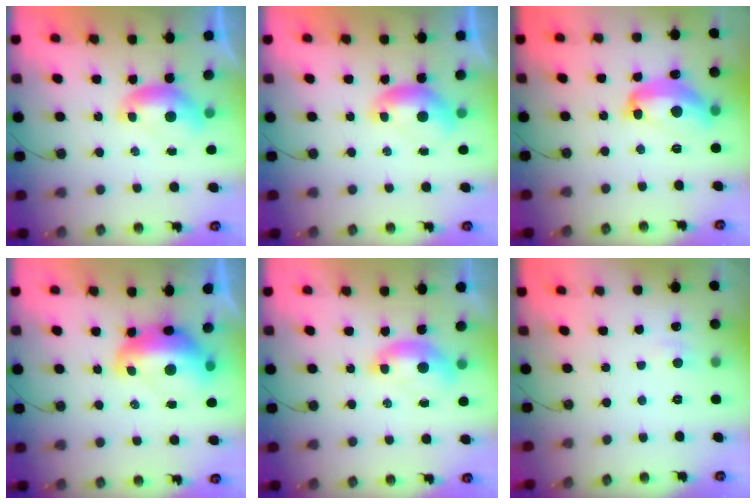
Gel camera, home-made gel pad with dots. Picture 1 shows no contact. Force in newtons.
{"total": 0.0}
{"total": 9.1, "press": 9.1, "slide": 1.0}
{"total": 5.3, "press": 5.1, "slide": 1.4}
{"total": 1.5, "press": 1.4, "slide": 0.6}
{"total": 1.0, "press": 0.8, "slide": 0.7}